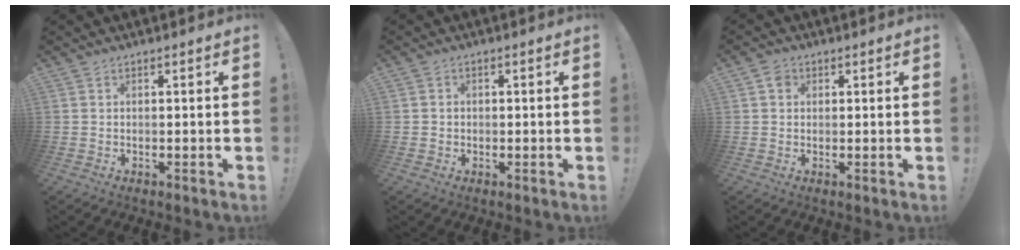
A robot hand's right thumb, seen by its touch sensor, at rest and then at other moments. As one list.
[{"total": 1.6, "force": [-0.2, 1.5, 0.3], "torque": [-0.003, 0.003, -0.005]}, {"total": 2.4, "force": [0.8, 2.2, 0.8], "torque": [-0.005, 0.001, 0.014]}]